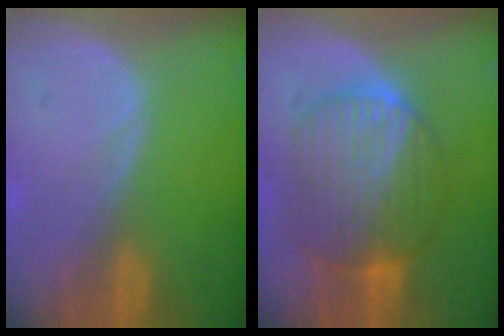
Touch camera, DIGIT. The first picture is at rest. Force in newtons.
{"total": 10.3, "press": 10.3, "slide": 0.8}